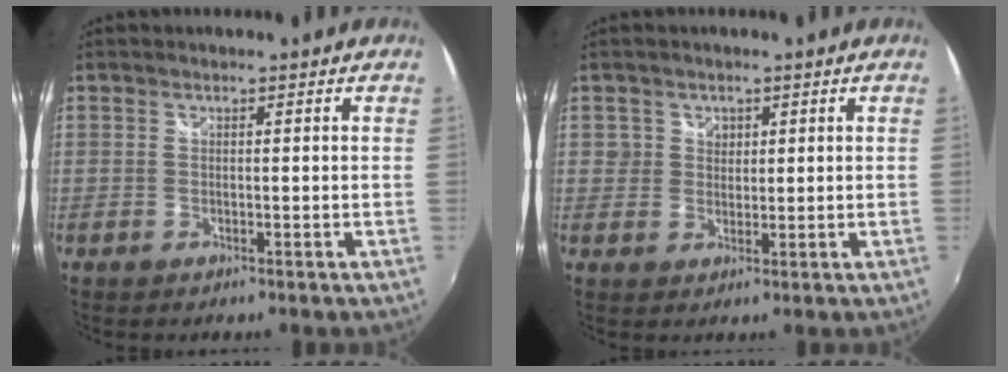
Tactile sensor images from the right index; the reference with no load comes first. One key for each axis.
{"total": 2.7, "fx": 0.8, "fy": 2.6, "fz": 0.2, "tx": 0.005, "ty": 0.009, "tz": 0.011}